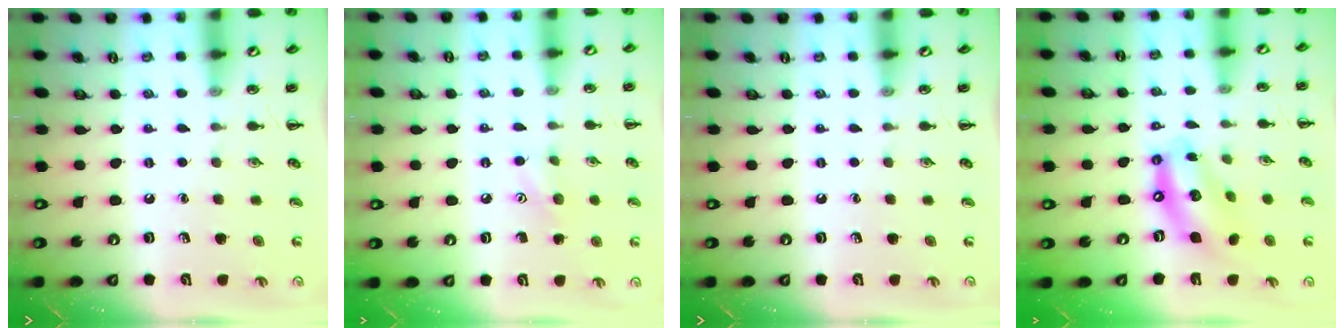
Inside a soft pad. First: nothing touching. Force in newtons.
{"total": 6.5, "press": 6.4, "slide": 1.2}
{"total": 0.0}
{"total": 14.3, "press": 13.7, "slide": 3.8}